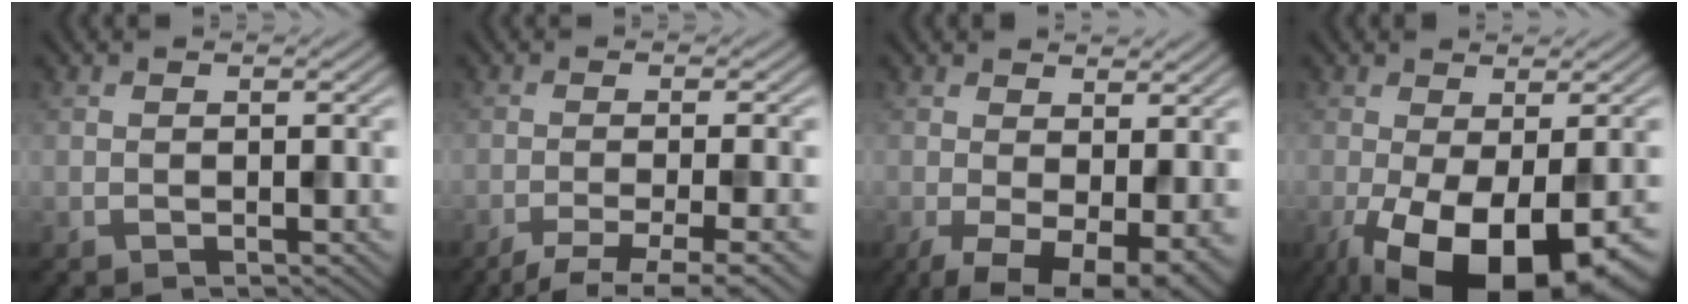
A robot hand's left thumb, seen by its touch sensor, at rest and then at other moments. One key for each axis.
{"total": 6.0, "fx": -3.7, "fy": 1.2, "fz": 4.6, "tx": -0.062, "ty": 0.000, "tz": -0.067}
{"total": 7.9, "fx": -1.9, "fy": 3.9, "fz": 6.6, "tx": -0.119, "ty": -0.025, "tz": -0.019}
{"total": 12.9, "fx": -5.8, "fy": 5.5, "fz": 10.1, "tx": -0.189, "ty": -0.043, "tz": -0.077}